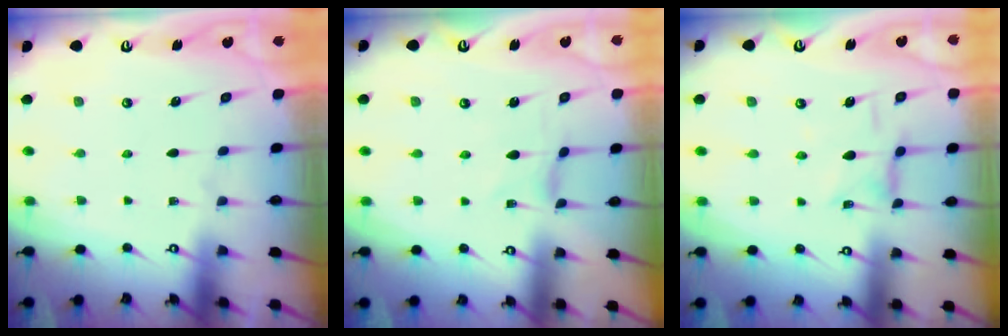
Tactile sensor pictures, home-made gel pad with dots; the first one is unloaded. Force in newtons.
{"total": 0.0}
{"total": 2.4, "press": 2.4, "slide": 0.3}